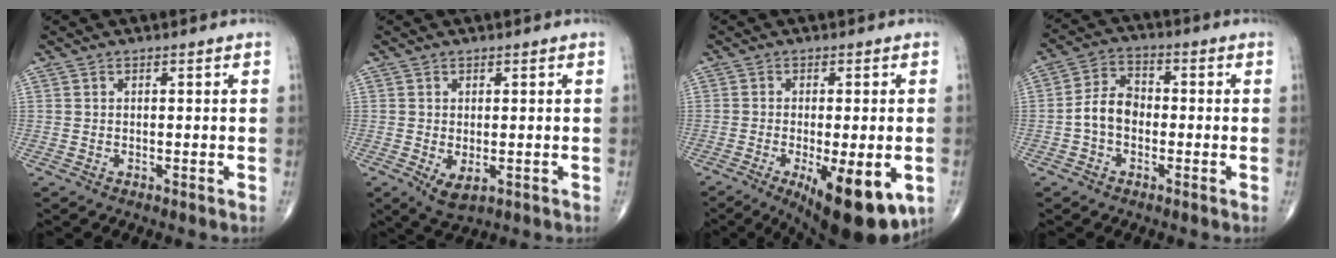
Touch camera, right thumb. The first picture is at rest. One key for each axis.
{"total": 3.5, "fx": -0.8, "fy": 1.8, "fz": 3.0, "tx": -0.042, "ty": -0.007, "tz": 0.000}
{"total": 15.4, "fx": -5.7, "fy": 5.3, "fz": 13.3, "tx": -0.160, "ty": -0.017, "tz": -0.070}
{"total": 6.7, "fx": -1.3, "fy": 4.7, "fz": 4.6, "tx": -0.075, "ty": 0.027, "tz": -0.037}